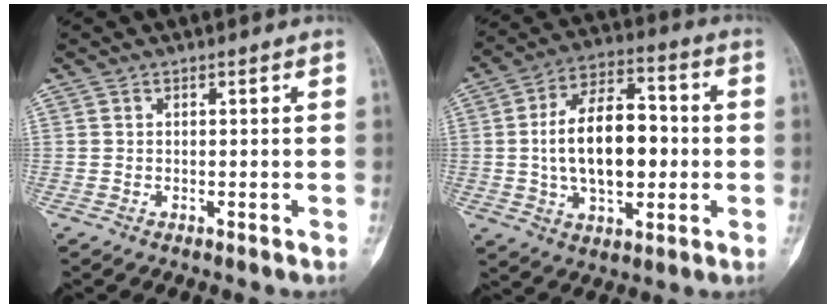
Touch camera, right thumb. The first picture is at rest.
{"total": 17.2, "force": [-0.4, 9.7, 14.2], "torque": [-0.217, 0.025, -0.008]}